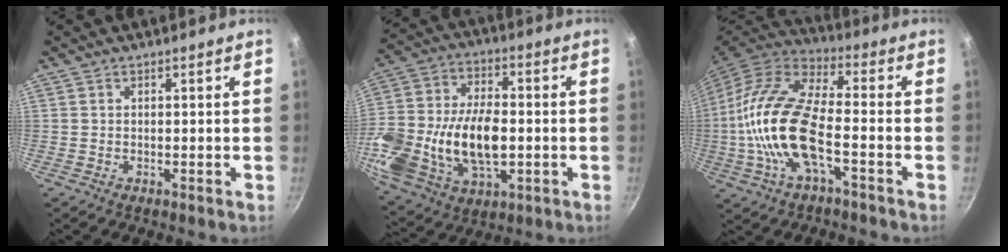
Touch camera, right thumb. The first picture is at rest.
{"total": 26.0, "force": [-4.0, 15.6, 20.4], "torque": [-0.456, 0.001, -0.054]}
{"total": 18.4, "force": [-4.1, 7.5, 16.2], "torque": [-0.344, 0.033, -0.079]}